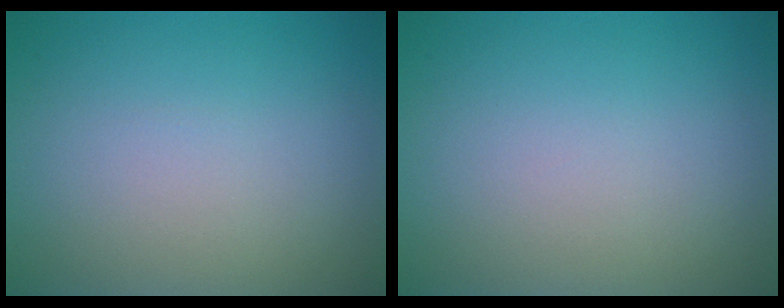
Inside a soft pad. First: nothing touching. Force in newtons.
{"total": 0.0}